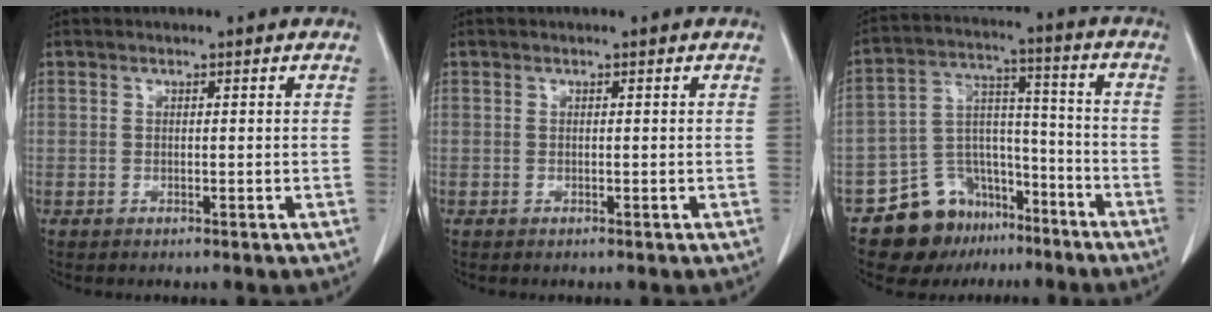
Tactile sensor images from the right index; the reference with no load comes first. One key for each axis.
{"total": 0.0}
{"total": 12.3, "fx": -8.8, "fy": 7.9, "fz": 3.3, "tx": -0.056, "ty": 0.059, "tz": -0.143}